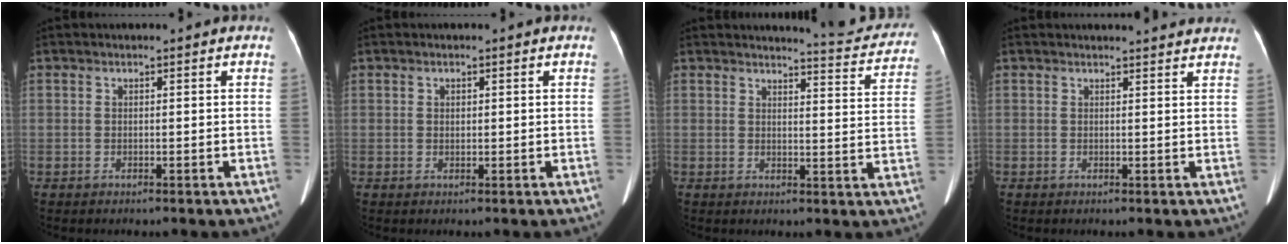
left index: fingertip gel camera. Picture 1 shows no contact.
{"total": 0.8, "force": [0.1, 0.7, 0.5], "torque": [-0.013, -0.001, 0.004]}
{"total": 8.8, "force": [8.7, 0.3, 0.9], "torque": [-0.005, -0.036, 0.088]}
{"total": 5.3, "force": [5.2, 0.4, 1.1], "torque": [-0.013, 0.008, 0.046]}